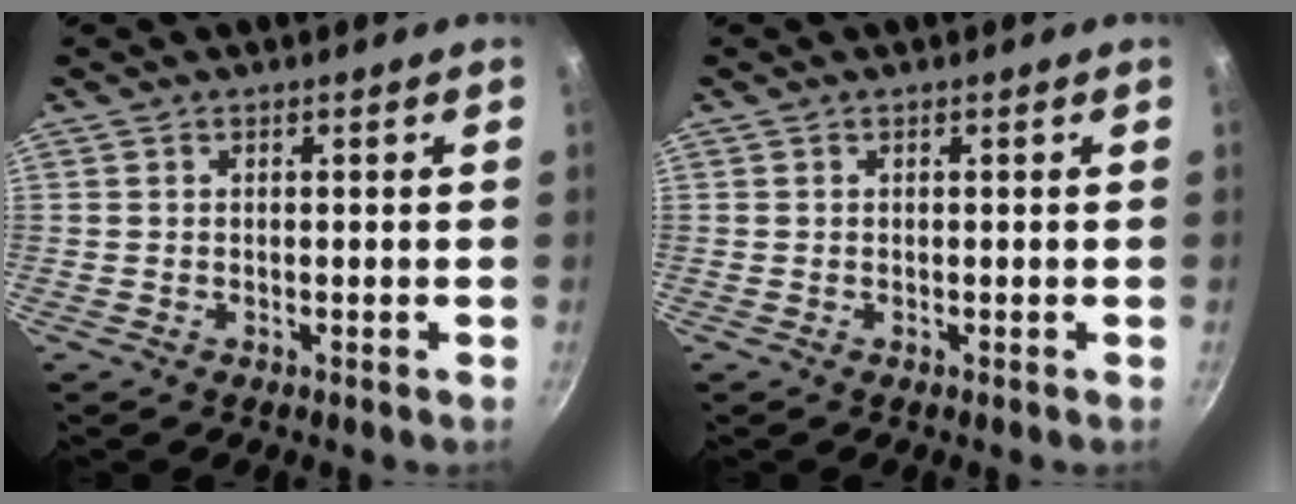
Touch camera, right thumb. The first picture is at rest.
{"total": 0.0}